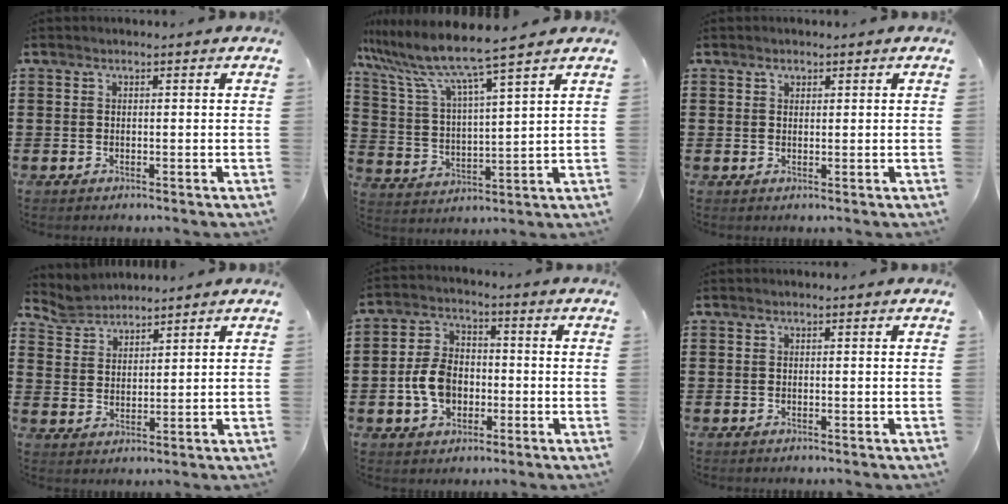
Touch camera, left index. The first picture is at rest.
{"total": 8.0, "force": [6.9, -0.6, 4.0], "torque": [-0.108, -0.045, 0.112]}
{"total": 0.9, "force": [0.6, 0.6, 0.3], "torque": [-0.009, 0.003, 0.011]}
{"total": 4.2, "force": [4.0, 1.3, -0.2], "torque": [-0.014, -0.011, 0.075]}
{"total": 7.2, "force": [-1.6, 5.3, 4.6], "torque": [-0.114, 0.006, -0.036]}
{"total": 0.0}